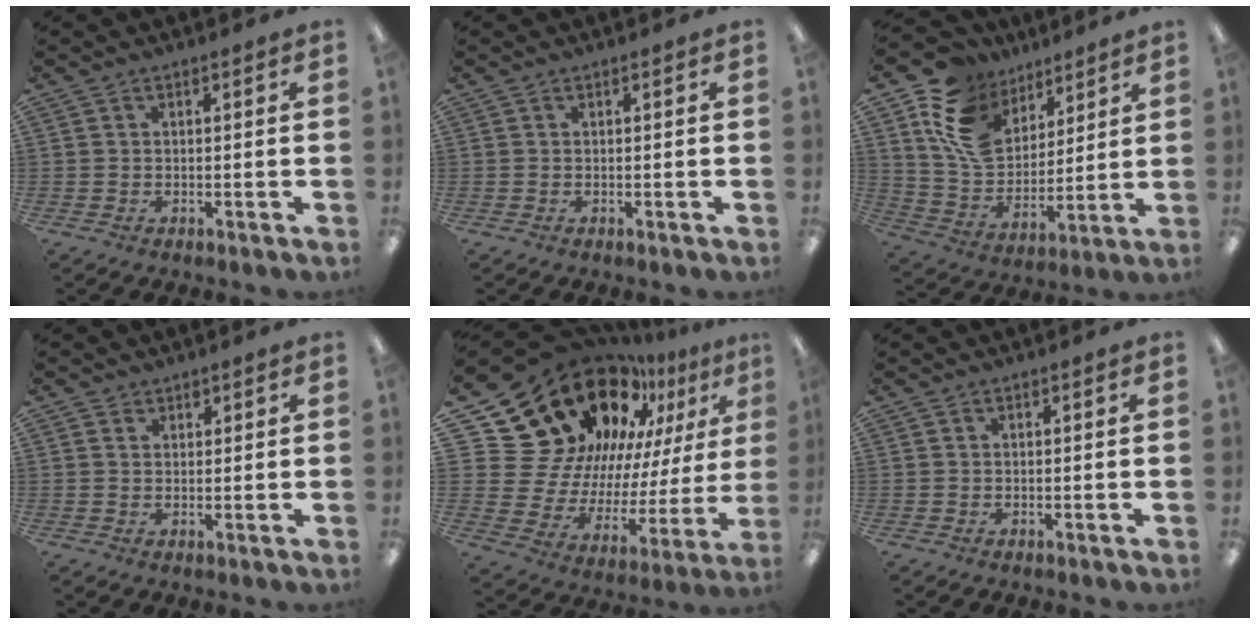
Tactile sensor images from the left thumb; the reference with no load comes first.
{"total": 0.0}
{"total": 15.8, "force": [9.1, 11.1, 6.7], "torque": [-0.142, -0.042, 0.178]}
{"total": 1.5, "force": [1.2, 1.0, 0.1], "torque": [0.005, -0.003, 0.021]}
{"total": 27.1, "force": [18.6, 16.3, 11.0], "torque": [-0.175, -0.154, 0.378]}
{"total": 0.0}